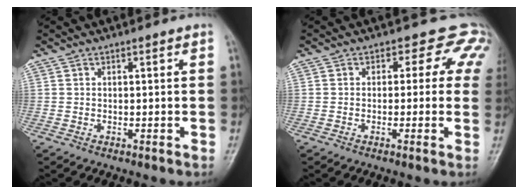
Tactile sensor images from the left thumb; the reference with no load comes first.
{"total": 5.9, "force": [2.8, 4.6, 2.4], "torque": [0.011, -0.002, 0.002]}